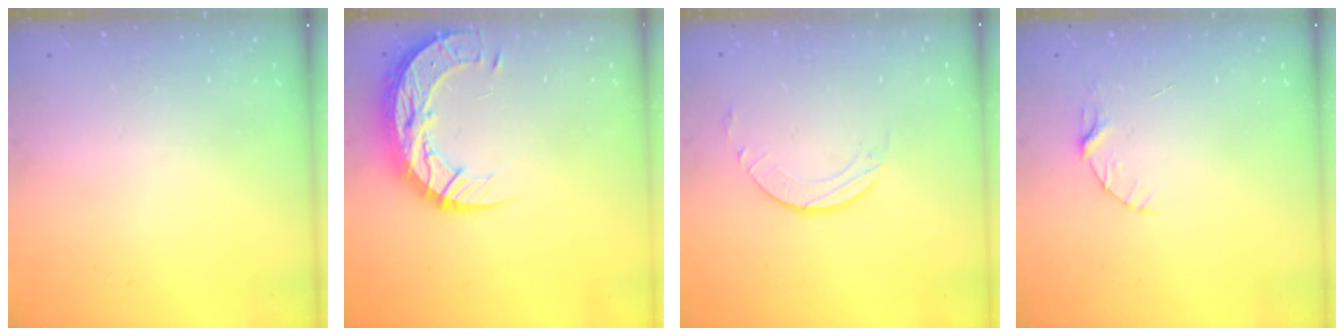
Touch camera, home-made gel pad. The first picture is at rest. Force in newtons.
{"total": 15.9, "press": 15.9, "slide": 1.2}
{"total": 2.2, "press": 2.2, "slide": 0.2}
{"total": 3.6, "press": 3.6, "slide": 0.4}